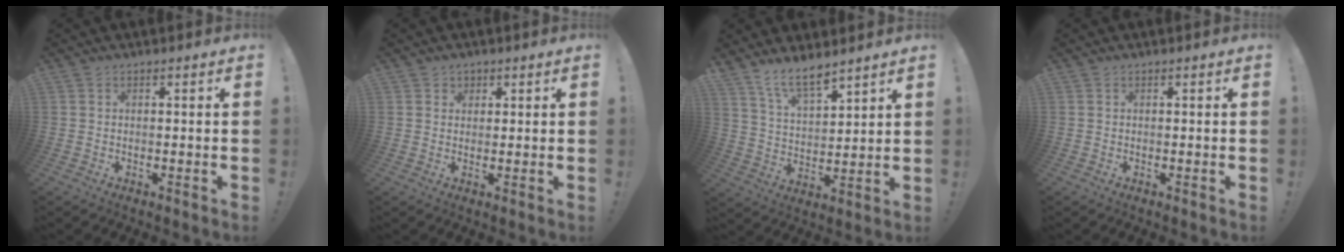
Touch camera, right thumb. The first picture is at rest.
{"total": 2.1, "force": [1.3, 1.7, 0.1], "torque": [0.009, -0.005, 0.021]}
{"total": 9.3, "force": [7.7, 2.9, 4.4], "torque": [-0.085, -0.053, 0.145]}
{"total": 0.0}